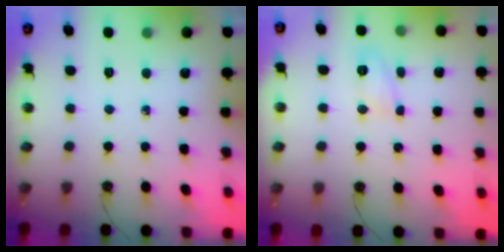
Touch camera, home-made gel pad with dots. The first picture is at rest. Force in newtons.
{"total": 5.4, "press": 5.4, "slide": 0.6}